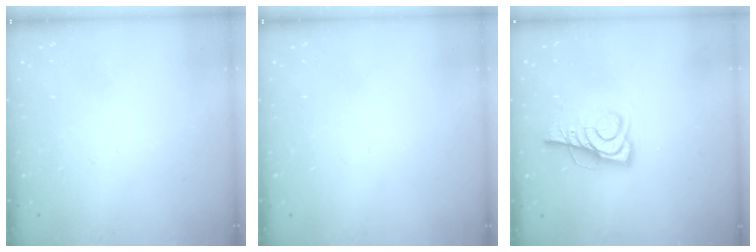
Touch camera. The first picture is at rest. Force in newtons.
{"total": 0.0}
{"total": 7.6, "press": 7.6, "slide": 1.0}